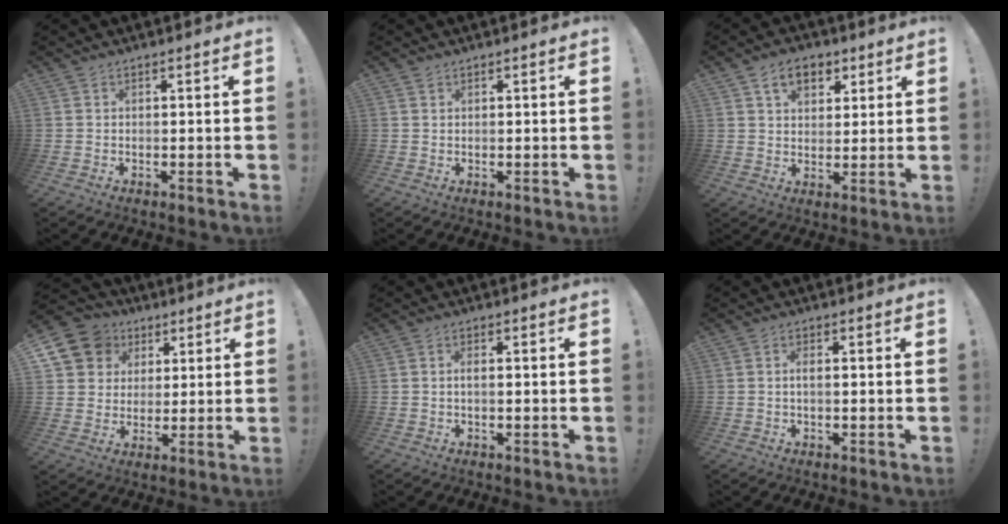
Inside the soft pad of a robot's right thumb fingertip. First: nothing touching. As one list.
[{"total": 0.5, "force": [0.5, 0.2, 0.1], "torque": [0.005, -0.004, 0.008]}, {"total": 9.0, "force": [4.5, 6.3, 4.7], "torque": [-0.067, -0.007, 0.084]}, {"total": 12.0, "force": [4.8, 10.3, 3.9], "torque": [-0.054, -0.024, 0.099]}, {"total": 1.5, "force": [-0.3, 0.3, 1.4], "torque": [-0.029, 0.005, -0.006]}, {"total": 1.9, "force": [-0.2, 0.6, 1.8], "torque": [-0.028, 0.003, -0.005]}]